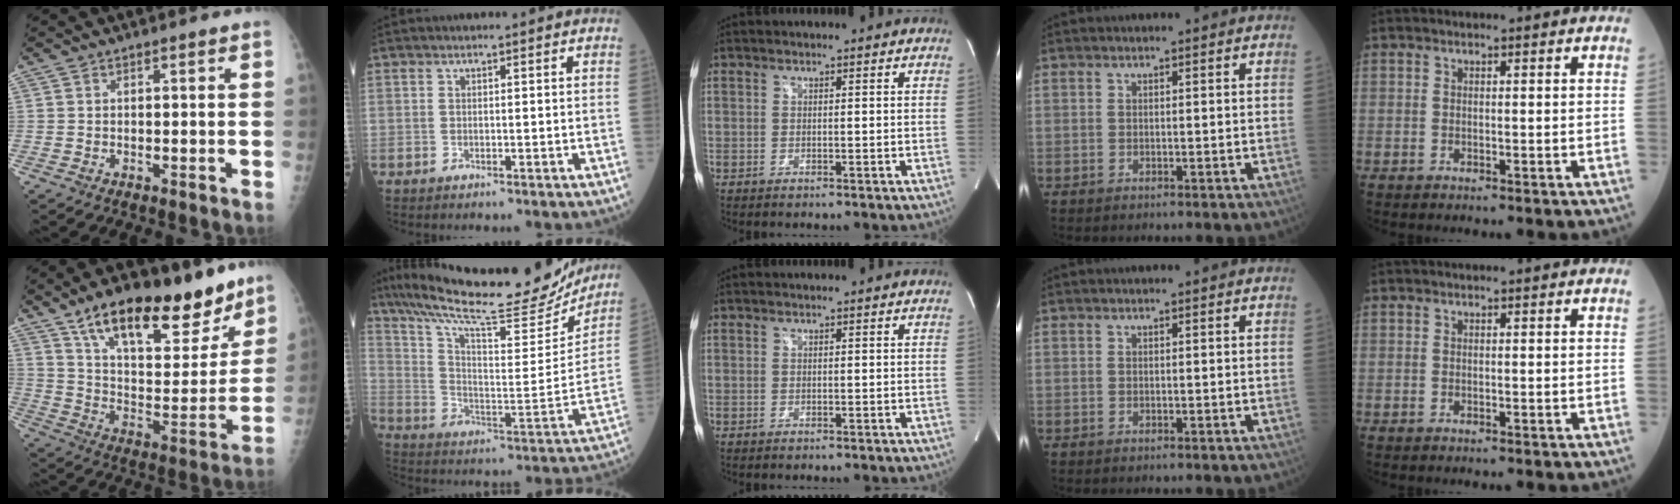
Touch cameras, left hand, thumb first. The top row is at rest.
{"thumb": {"total": 25.7, "force": [17.3, 10.5, 15.7], "torque": [-0.190, -0.060, 0.274]}, "index": {"total": 24.2, "force": [21.7, 3.0, 10.2], "torque": [-0.182, -0.047, 0.315]}}